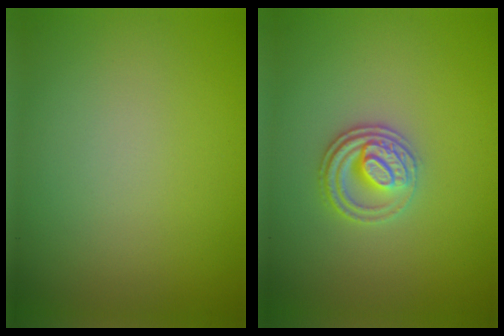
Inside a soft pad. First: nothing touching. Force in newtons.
{"total": 2.7, "press": 2.5, "slide": 0.9}